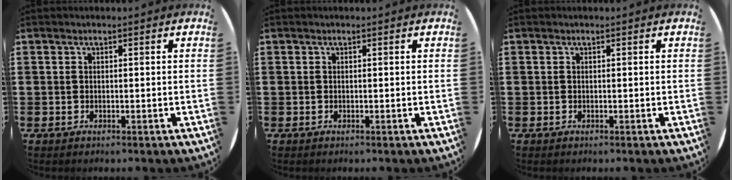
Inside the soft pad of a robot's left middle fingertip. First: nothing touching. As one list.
[{"total": 0.0}, {"total": 0.0}]